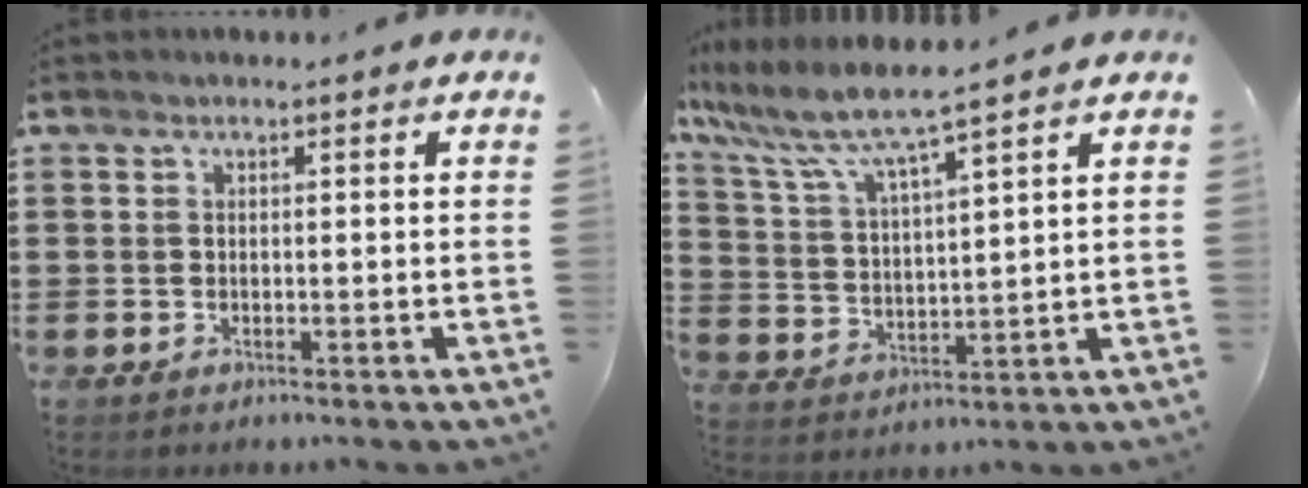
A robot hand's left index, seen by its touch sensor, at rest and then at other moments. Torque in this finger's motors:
{"motor_torque": [1.86, -0.28, 0.31, 0.21]}